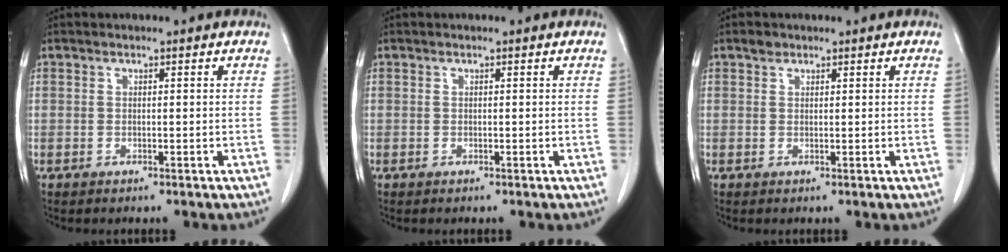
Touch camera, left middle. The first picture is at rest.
{"total": 0.0}
{"total": 1.1, "force": [0.8, 0.7, 0.2], "torque": [-0.005, 0.001, 0.013]}